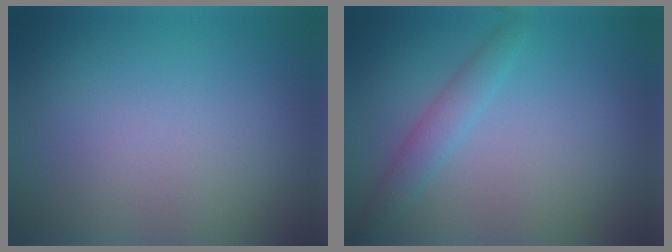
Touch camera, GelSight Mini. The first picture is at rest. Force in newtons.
{"total": 2.2, "press": 2.2, "slide": 0.1}